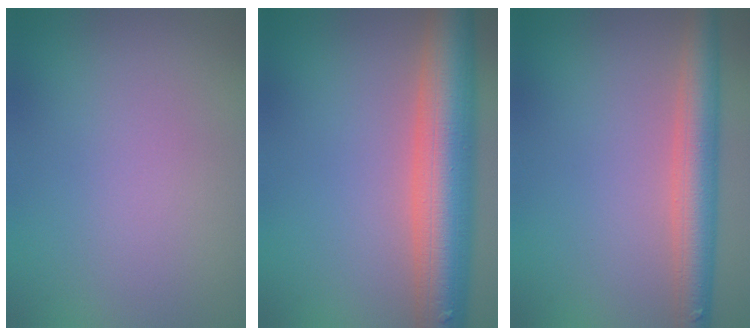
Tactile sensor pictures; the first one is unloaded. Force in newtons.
{"total": 9.4, "press": 9.3, "slide": 0.6}
{"total": 5.0, "press": 5.0, "slide": 0.2}